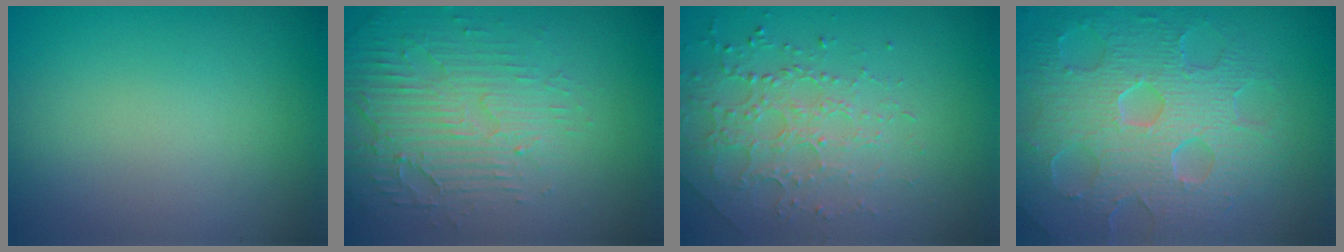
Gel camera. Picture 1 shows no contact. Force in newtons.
{"total": 5.6, "press": 3.3, "slide": 4.5}
{"total": 2.6, "press": 2.4, "slide": 1.1}
{"total": 8.6, "press": 6.1, "slide": 6.0}